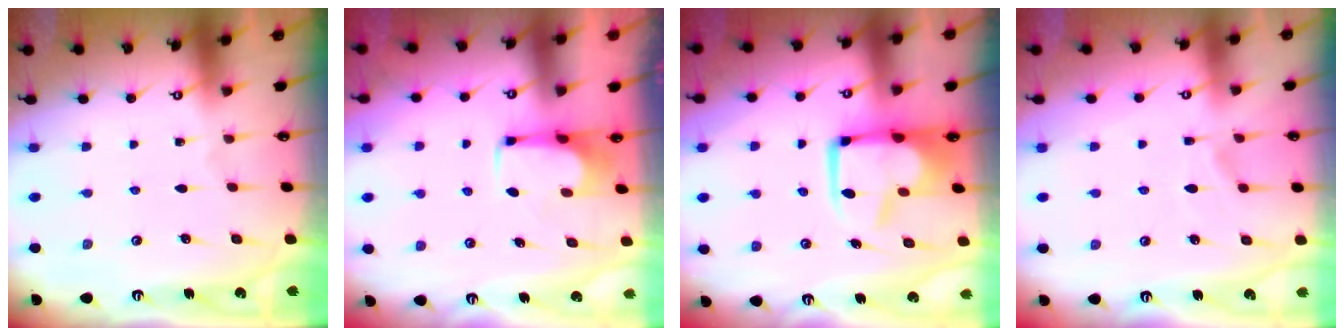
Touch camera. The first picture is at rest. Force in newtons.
{"total": 0.0}
{"total": 4.9, "press": 4.7, "slide": 1.4}
{"total": 1.7, "press": 1.1, "slide": 1.2}